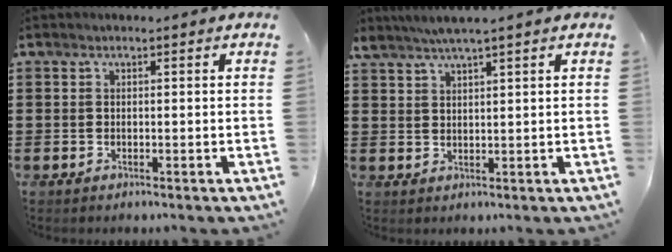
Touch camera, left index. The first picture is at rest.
{"total": 3.1, "force": [2.6, -0.4, 1.7], "torque": [-0.038, 0.000, 0.048]}